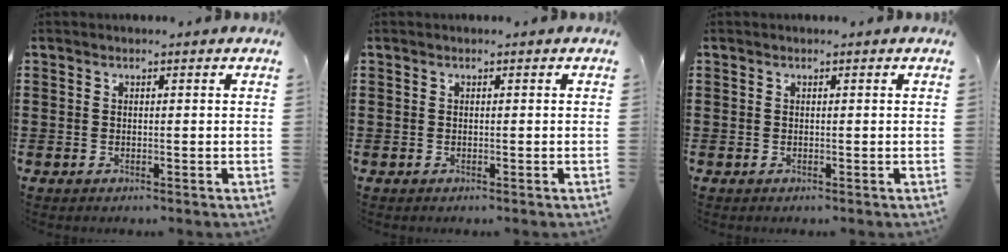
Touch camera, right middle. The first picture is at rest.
{"total": 0.0}
{"total": 0.0}